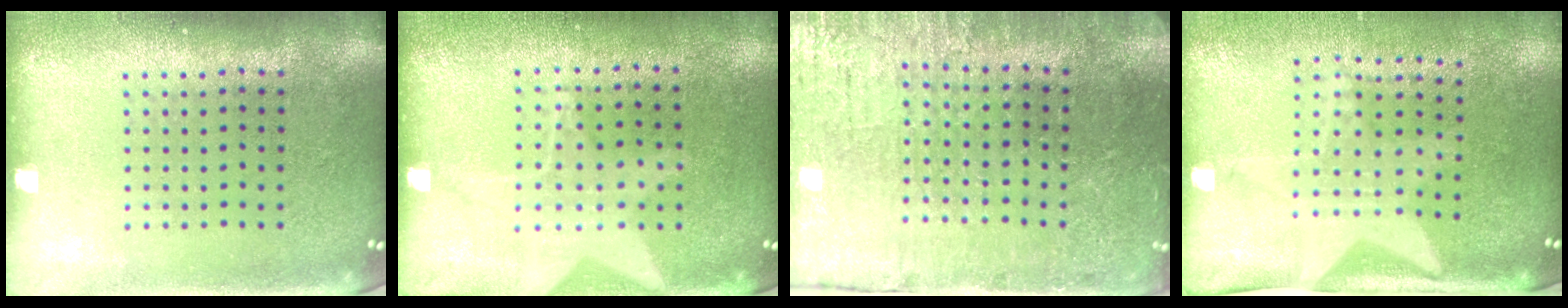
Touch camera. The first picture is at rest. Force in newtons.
{"total": 1.1, "press": 0.9, "slide": 0.6}
{"total": 3.8, "press": 3.7, "slide": 0.6}
{"total": 2.1, "press": 1.5, "slide": 1.4}